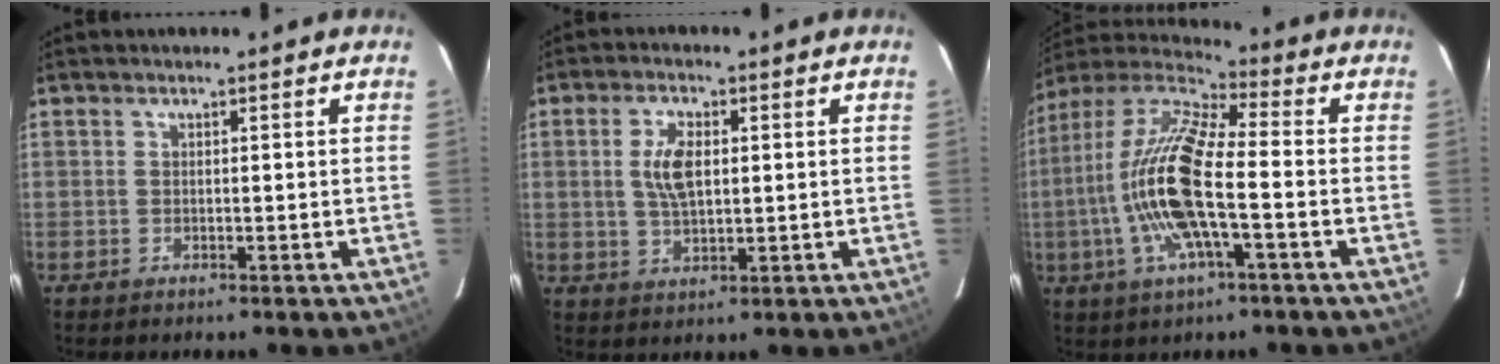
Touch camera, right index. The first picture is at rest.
{"total": 6.3, "force": [1.0, 3.0, 5.4], "torque": [-0.103, 0.004, 0.023]}
{"total": 17.1, "force": [-3.2, 4.2, 16.3], "torque": [-0.322, -0.003, -0.068]}